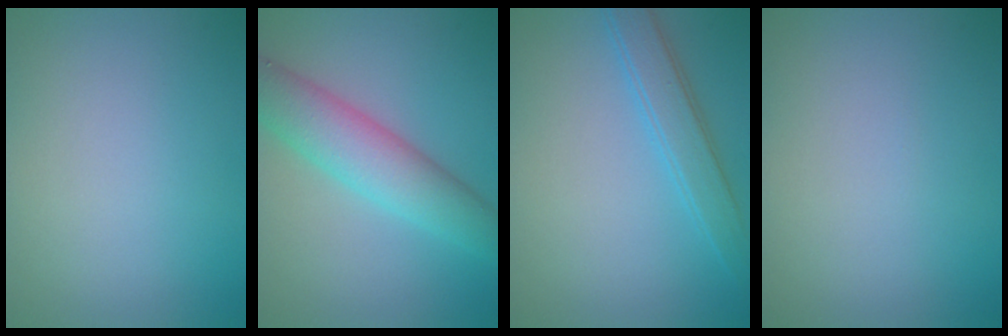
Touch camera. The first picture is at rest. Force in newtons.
{"total": 5.9, "press": 5.9, "slide": 0.0}
{"total": 3.1, "press": 3.1, "slide": 0.1}
{"total": 0.0}